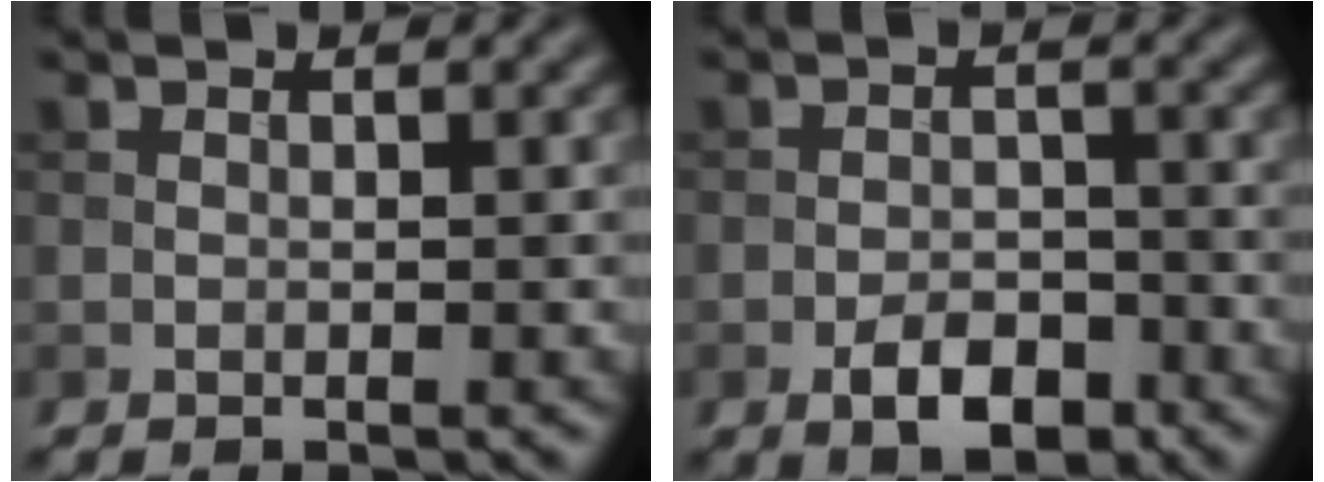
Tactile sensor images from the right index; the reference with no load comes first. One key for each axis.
{"total": 3.8, "fx": -2.1, "fy": 2.1, "fz": 2.4, "tx": -0.035, "ty": 0.000, "tz": -0.036}